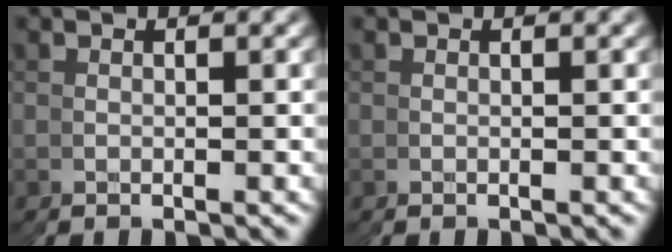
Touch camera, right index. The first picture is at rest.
{"total": 0.0}